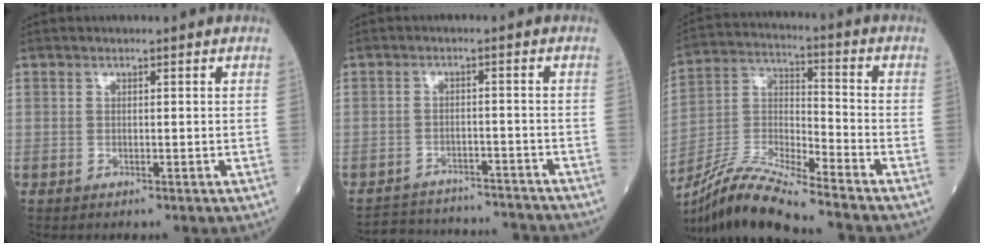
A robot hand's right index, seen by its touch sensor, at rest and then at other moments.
{"total": 12.2, "force": [-11.9, 2.3, 1.6], "torque": [-0.029, 0.017, -0.160]}
{"total": 14.4, "force": [-13.0, -0.8, 6.1], "torque": [-0.123, -0.001, -0.246]}